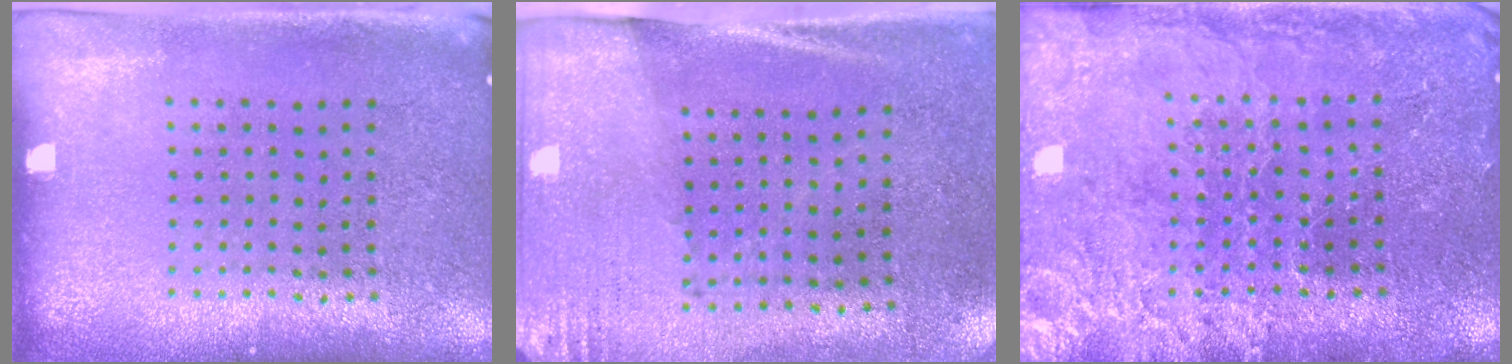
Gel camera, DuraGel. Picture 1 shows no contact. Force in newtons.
{"total": 2.7, "press": 2.4, "slide": 1.3}
{"total": 3.3, "press": 3.2, "slide": 1.0}